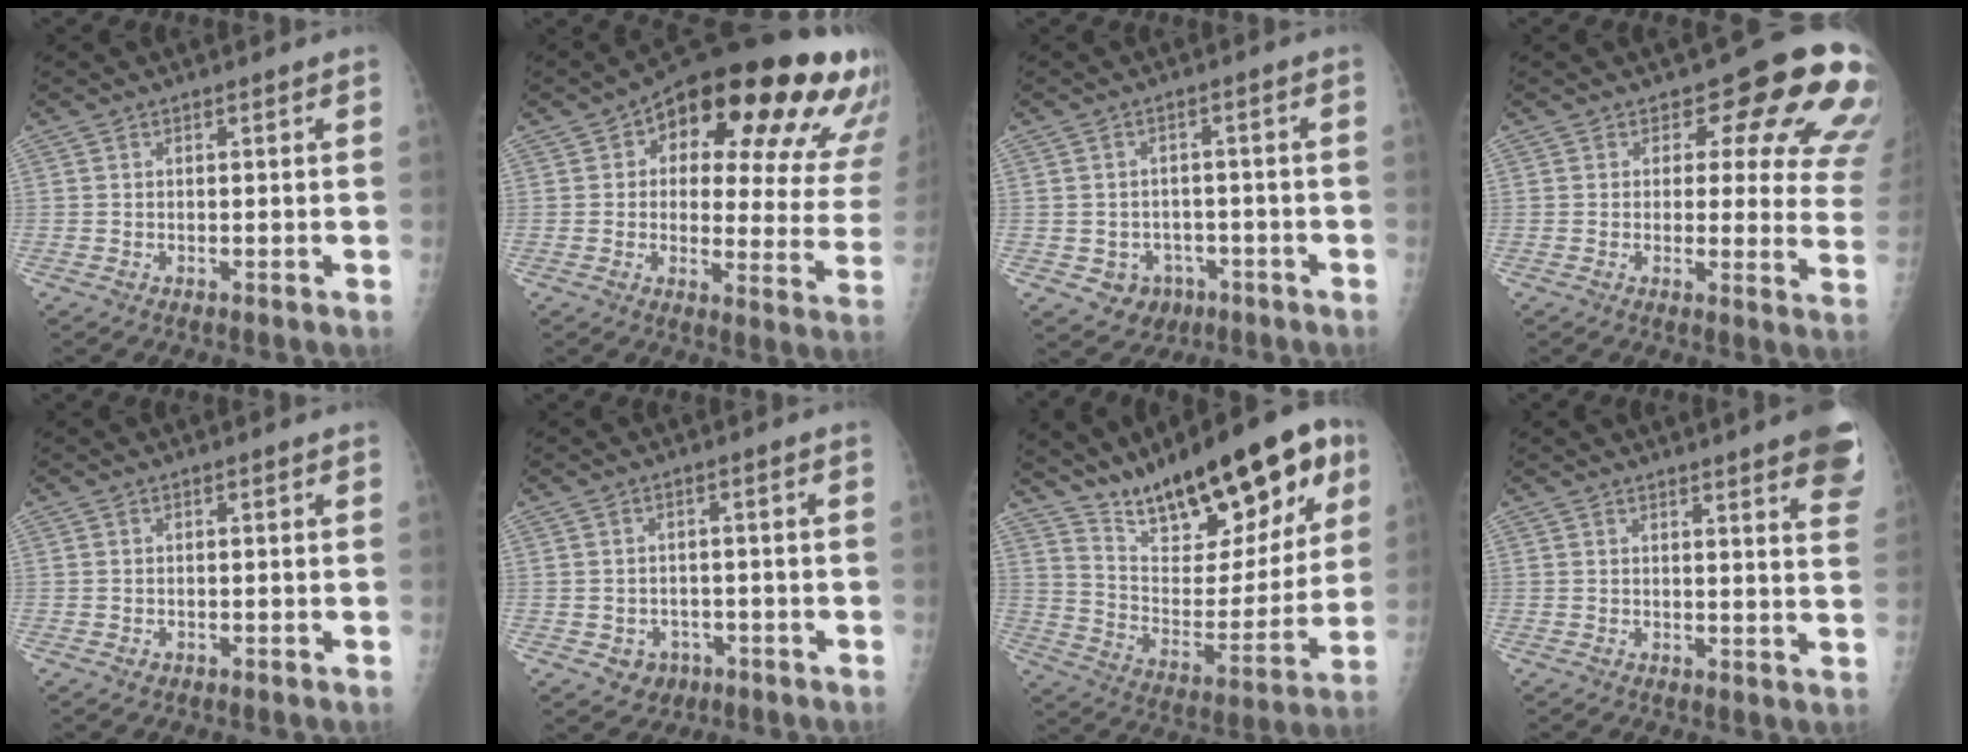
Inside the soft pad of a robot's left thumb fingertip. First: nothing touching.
{"total": 26.7, "force": [12.6, 10.5, 21.0], "torque": [-0.232, -0.006, 0.161]}
{"total": 6.9, "force": [-2.8, 5.9, 2.2], "torque": [-0.014, 0.023, -0.028]}
{"total": 15.4, "force": [8.0, 7.3, 10.9], "torque": [-0.074, -0.041, 0.068]}
{"total": 0.8, "force": [-0.3, 0.6, 0.4], "torque": [-0.003, 0.002, -0.002]}
{"total": 4.8, "force": [-2.0, 4.1, 1.5], "torque": [-0.002, 0.015, -0.018]}
{"total": 26.5, "force": [16.5, 9.4, 18.5], "torque": [-0.239, -0.051, 0.269]}
{"total": 11.8, "force": [7.7, 1.8, 8.8], "torque": [-0.084, -0.026, 0.073]}